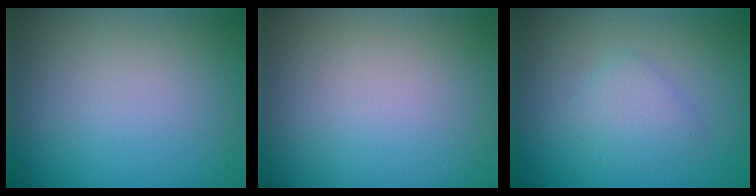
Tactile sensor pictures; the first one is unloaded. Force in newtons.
{"total": 0.0}
{"total": 1.9, "press": 1.9, "slide": 0.2}